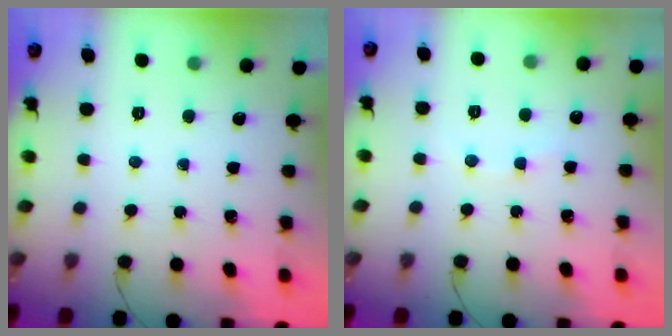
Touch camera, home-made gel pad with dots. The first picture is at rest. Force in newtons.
{"total": 3.2, "press": 3.0, "slide": 1.0}